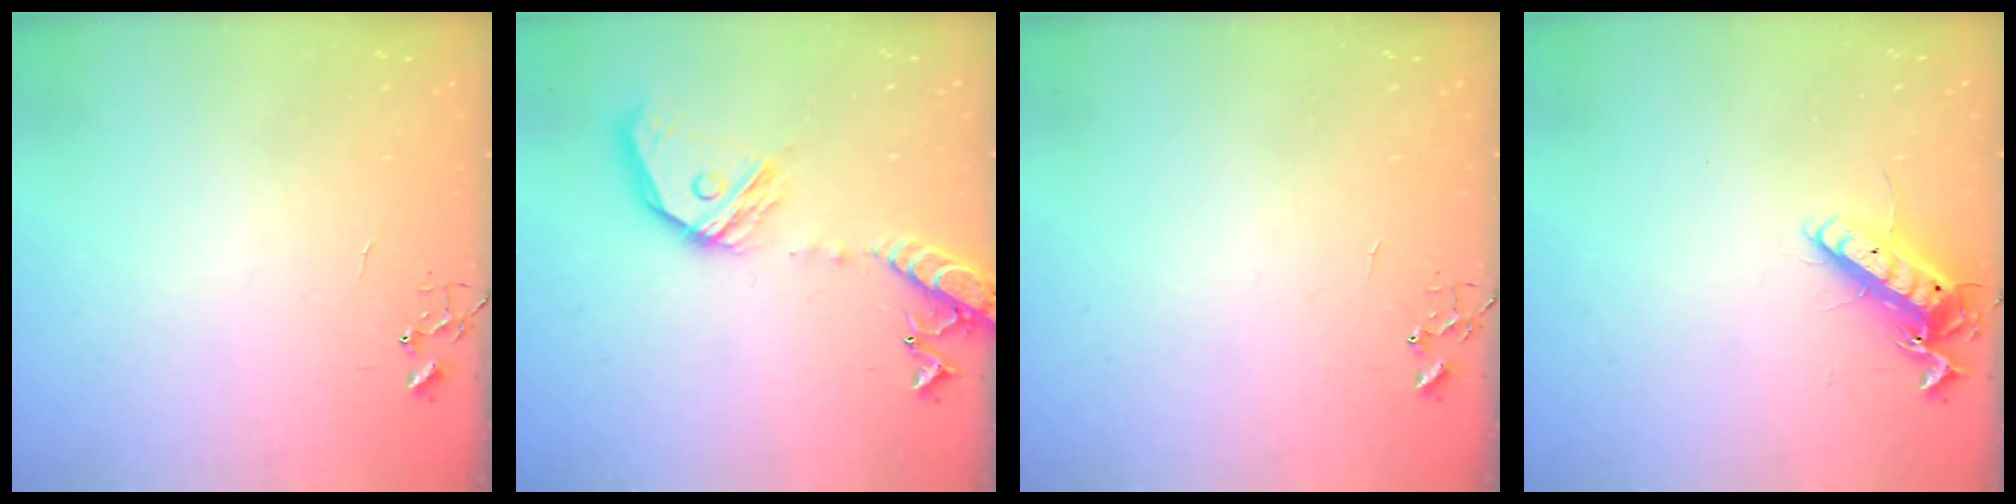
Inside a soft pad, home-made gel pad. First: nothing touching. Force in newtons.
{"total": 18.2, "press": 17.9, "slide": 3.1}
{"total": 0.0}
{"total": 12.5, "press": 12.5, "slide": 1.1}